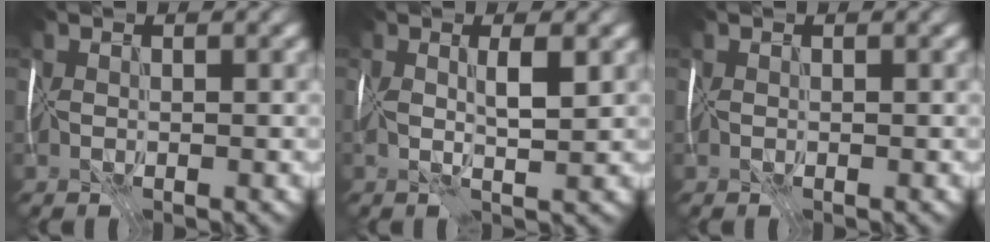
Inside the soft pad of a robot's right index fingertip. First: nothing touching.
{"total": 2.8, "force": [0.7, 0.5, 2.7], "torque": [-0.052, 0.002, 0.011]}
{"total": 0.0}